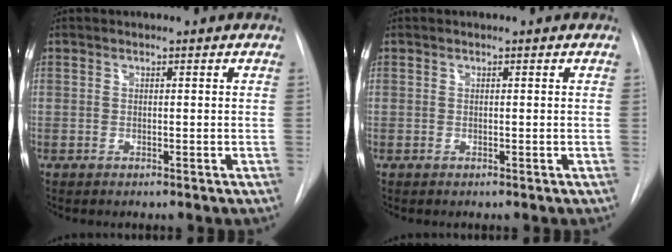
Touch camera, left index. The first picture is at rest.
{"total": 0.0}